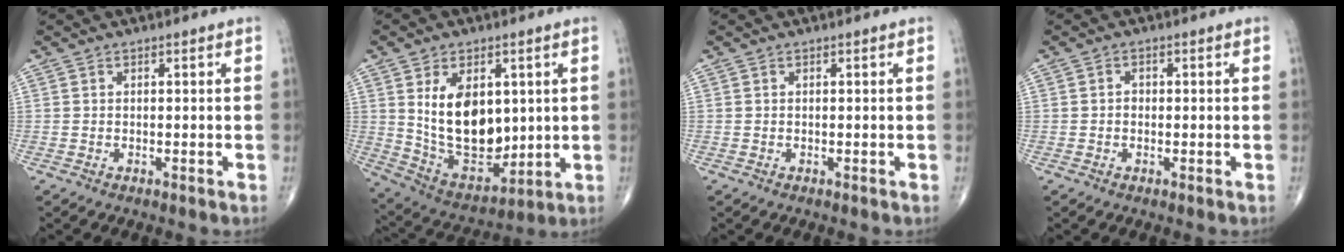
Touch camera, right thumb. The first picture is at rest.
{"total": 16.4, "force": [2.8, 10.2, 12.5], "torque": [-0.169, -0.024, 0.072]}
{"total": 0.0}
{"total": 1.3, "force": [-0.1, 1.1, 0.7], "torque": [-0.004, 0.005, -0.004]}